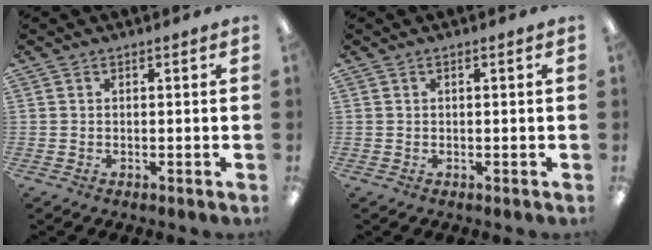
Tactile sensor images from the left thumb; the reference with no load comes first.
{"total": 1.1, "force": [0.1, 0.1, 1.0], "torque": [-0.018, -0.001, 0.003]}